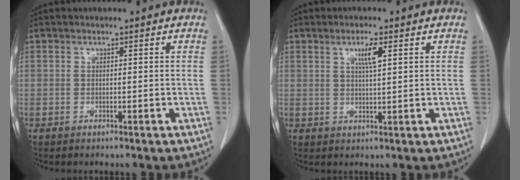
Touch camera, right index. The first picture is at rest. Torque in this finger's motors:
{"motor_torque": [0.37, 0.19, 0.09, 0.02]}